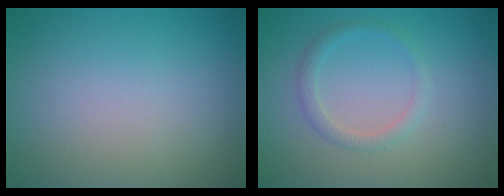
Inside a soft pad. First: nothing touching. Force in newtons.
{"total": 1.5, "press": 1.5, "slide": 0.1}